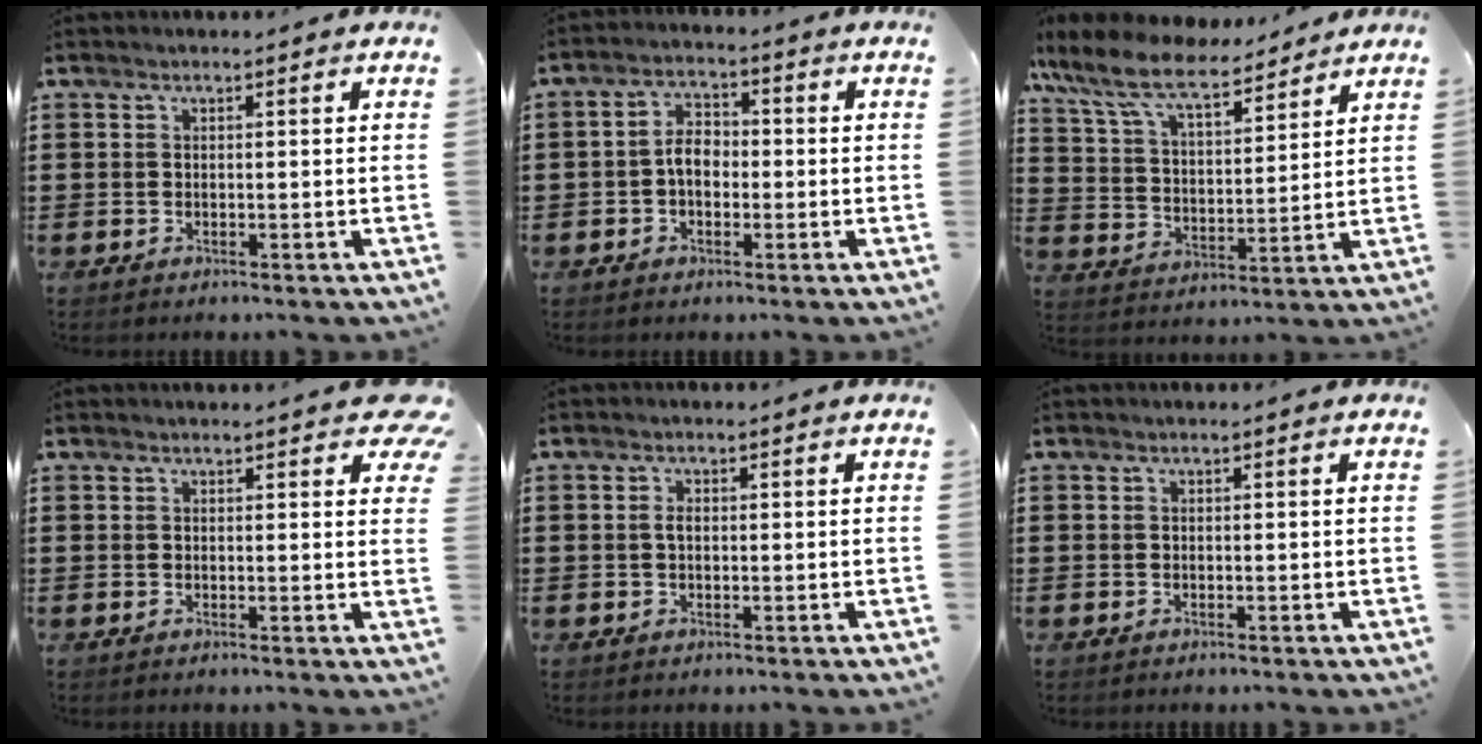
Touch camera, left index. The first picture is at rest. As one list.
[{"total": 4.3, "force": [-0.7, 2.6, 3.3], "torque": [-0.070, 0.006, -0.015]}, {"total": 9.3, "force": [8.0, 2.1, 4.3], "torque": [-0.116, -0.036, 0.141]}, {"total": 3.6, "force": [2.6, 1.0, 2.3], "torque": [-0.029, -0.005, 0.043]}, {"total": 1.4, "force": [0.2, 0.7, 1.2], "torque": [-0.024, 0.005, 0.002]}, {"total": 0.0}]